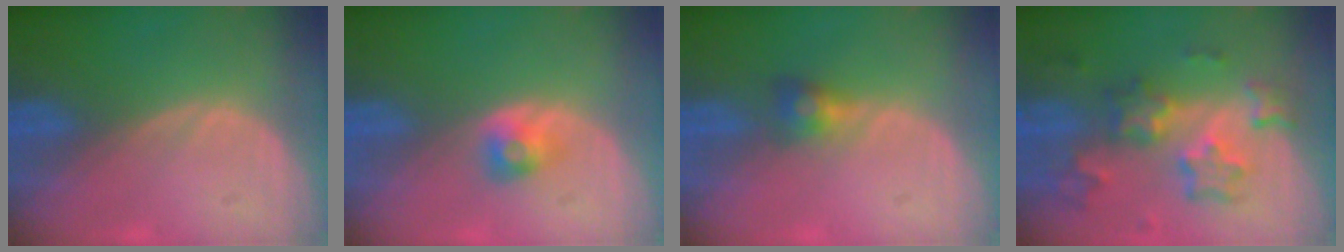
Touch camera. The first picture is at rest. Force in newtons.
{"total": 2.6, "press": 2.3, "slide": 1.2}
{"total": 2.6, "press": 2.5, "slide": 0.7}
{"total": 8.7, "press": 7.7, "slide": 4.1}